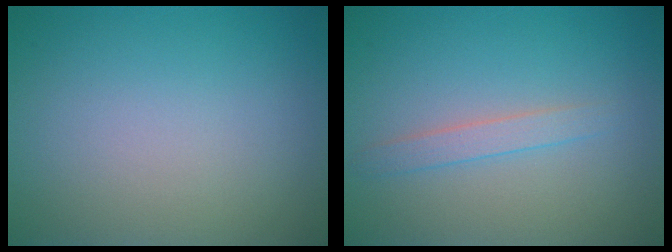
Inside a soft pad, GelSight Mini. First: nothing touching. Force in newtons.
{"total": 1.5, "press": 1.5, "slide": 0.1}